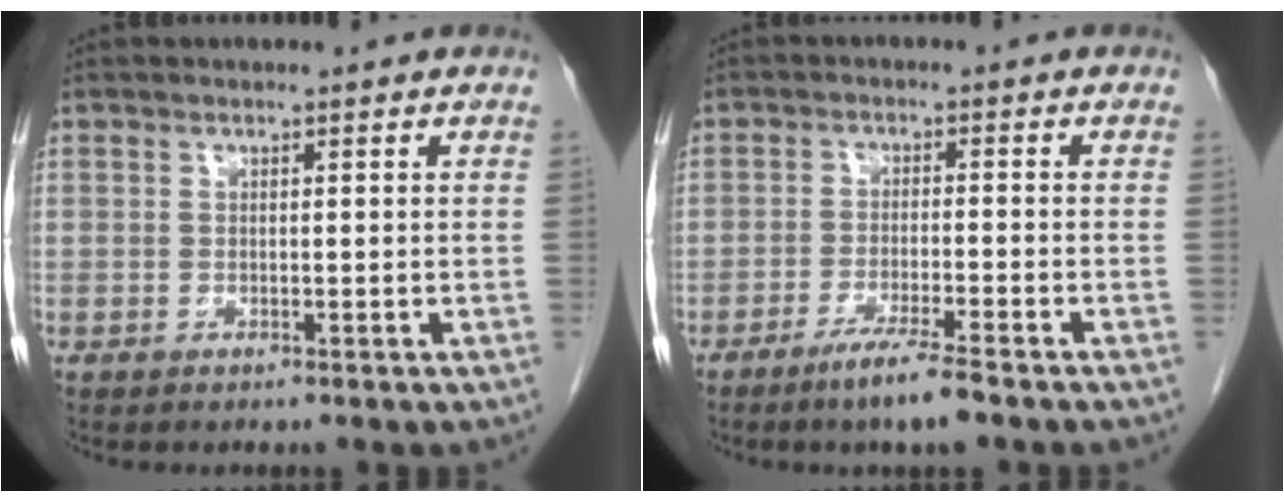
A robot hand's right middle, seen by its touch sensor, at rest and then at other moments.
{"total": 5.4, "force": [-3.9, -0.3, 3.8], "torque": [-0.073, -0.014, -0.073]}